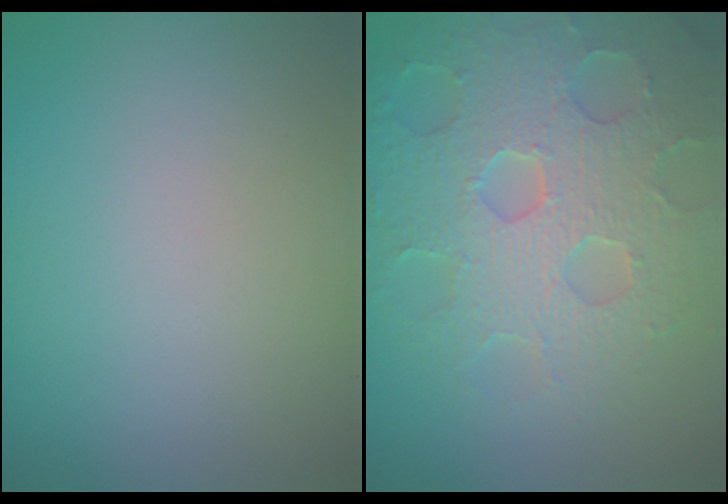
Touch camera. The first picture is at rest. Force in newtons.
{"total": 7.5, "press": 5.8, "slide": 4.8}